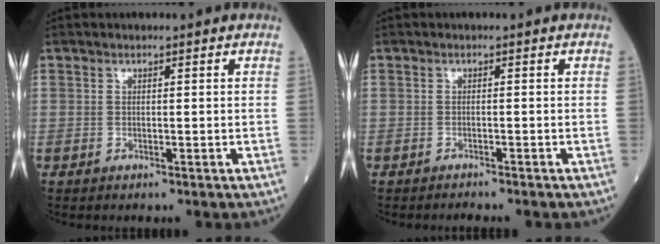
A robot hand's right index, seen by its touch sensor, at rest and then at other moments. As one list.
[{"total": 2.5, "force": [-2.4, 0.1, 0.9], "torque": [-0.012, -0.002, -0.029]}]